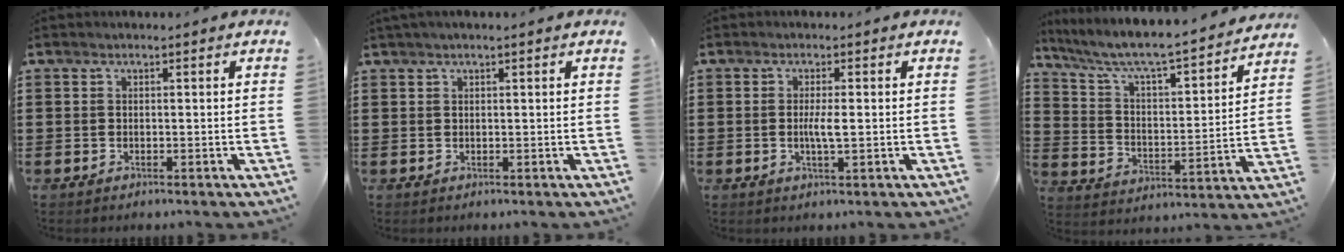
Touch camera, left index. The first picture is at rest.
{"total": 0.9, "force": [0.5, 0.0, 0.8], "torque": [-0.015, -0.001, 0.009]}
{"total": 2.8, "force": [-0.1, 0.4, 2.8], "torque": [-0.052, -0.003, -0.004]}
{"total": 5.7, "force": [5.0, 0.3, 2.8], "torque": [-0.078, -0.049, 0.075]}